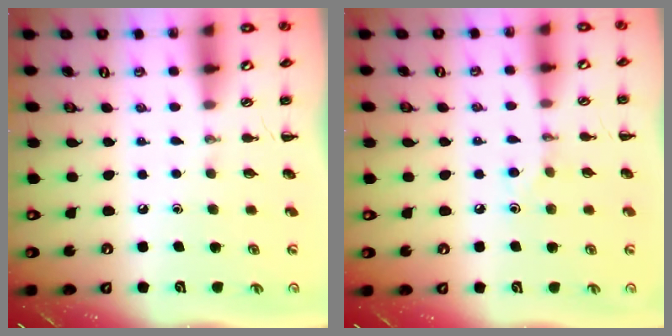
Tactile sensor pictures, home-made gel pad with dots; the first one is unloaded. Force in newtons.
{"total": 3.9, "press": 3.8, "slide": 1.1}